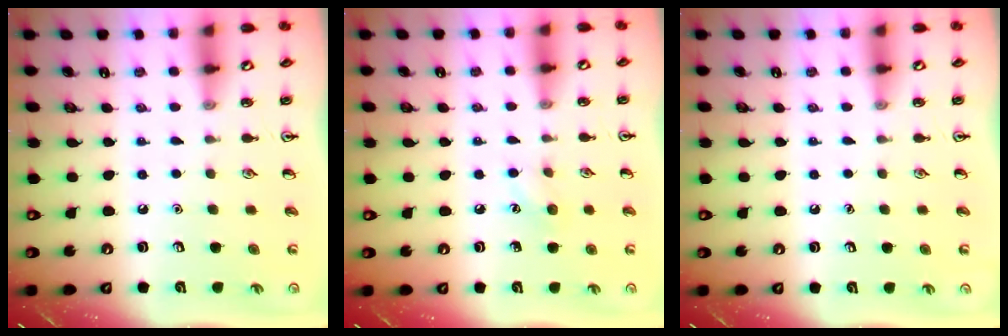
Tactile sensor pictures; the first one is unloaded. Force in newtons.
{"total": 6.0, "press": 5.8, "slide": 1.2}
{"total": 0.0}